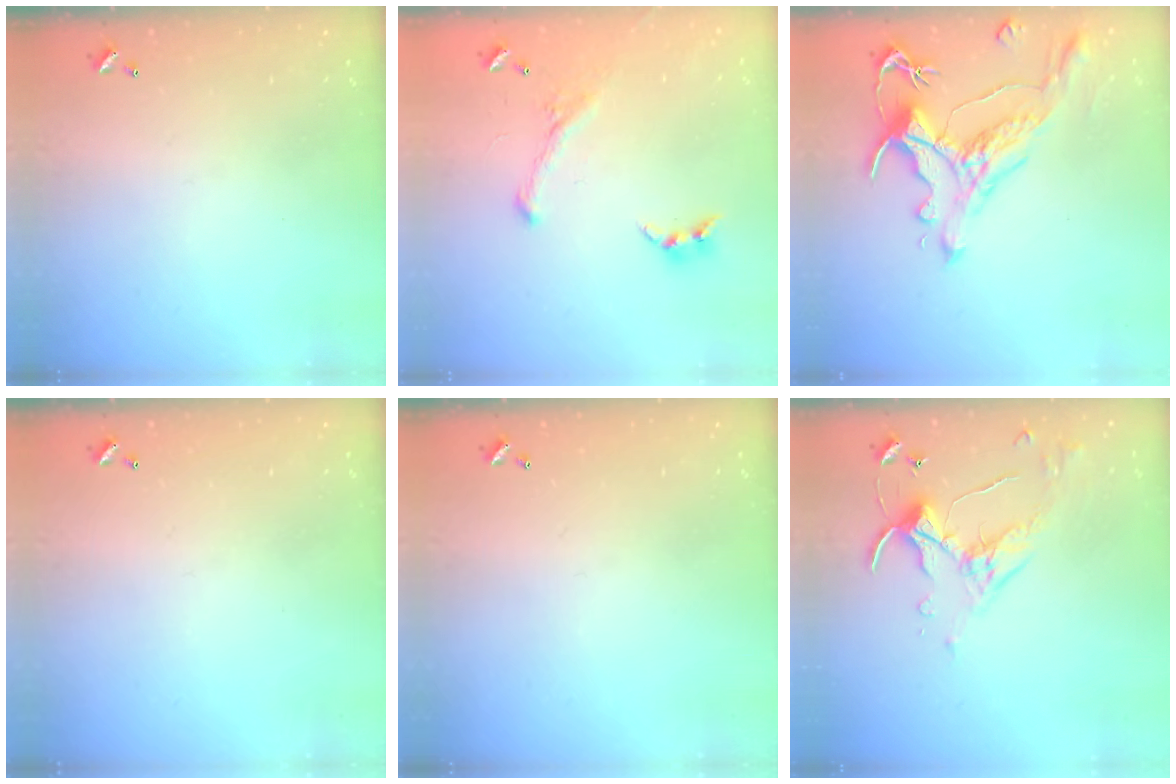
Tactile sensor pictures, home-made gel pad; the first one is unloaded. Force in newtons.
{"total": 1.4, "press": 0.6, "slide": 1.2}
{"total": 1.7, "press": 1.2, "slide": 1.1}
{"total": 0.0}
{"total": 0.0}
{"total": 4.3, "press": 4.2, "slide": 0.8}